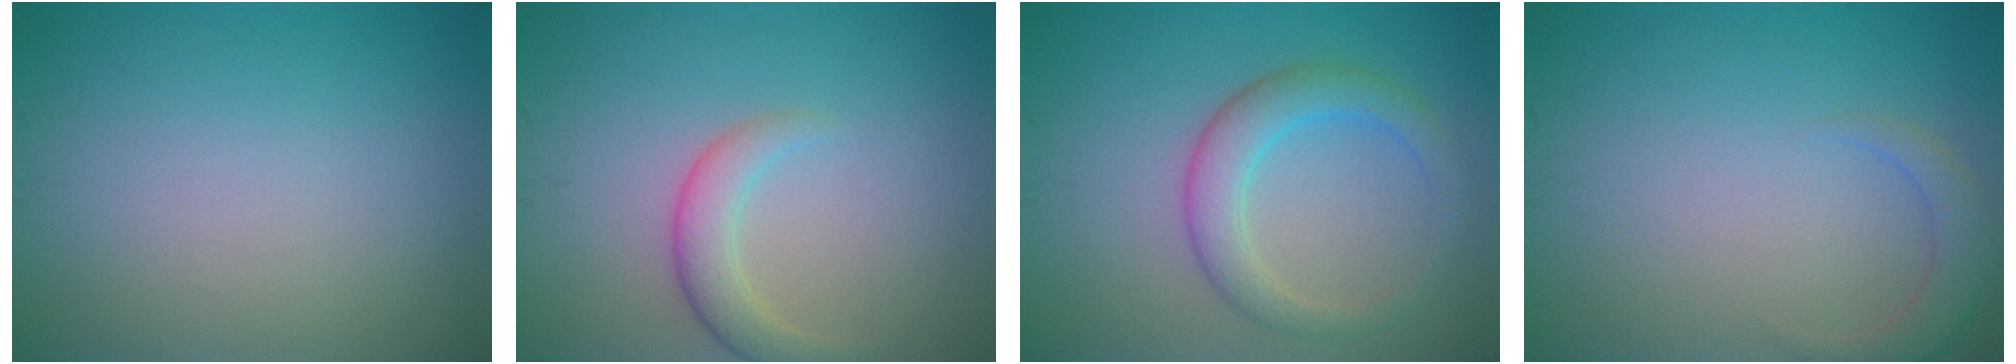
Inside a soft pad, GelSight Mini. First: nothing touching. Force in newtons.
{"total": 2.7, "press": 2.7, "slide": 0.2}
{"total": 3.8, "press": 3.8, "slide": 0.1}
{"total": 2.1, "press": 2.1, "slide": 0.3}